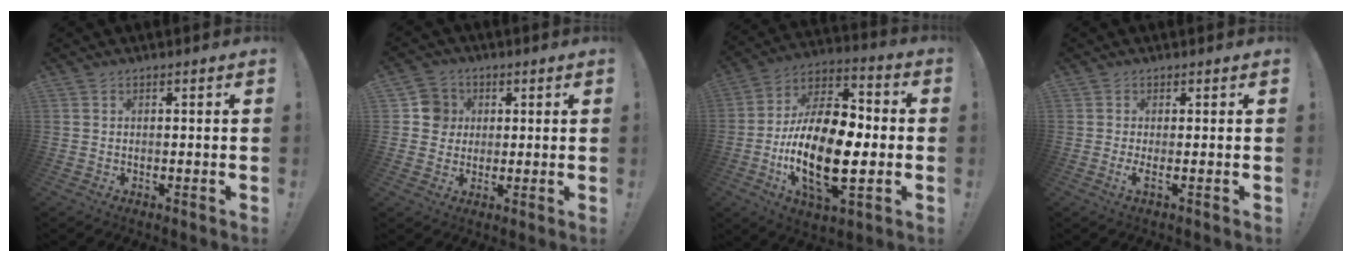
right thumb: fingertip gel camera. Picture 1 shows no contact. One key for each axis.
{"total": 7.4, "fx": 1.4, "fy": 7.1, "fz": 1.5, "tx": -0.014, "ty": -0.003, "tz": 0.029}
{"total": 23.4, "fx": -5.2, "fy": 11.6, "fz": 19.7, "tx": -0.388, "ty": 0.024, "tz": -0.086}
{"total": 2.2, "fx": 0.0, "fy": -0.4, "fz": 2.2, "tx": -0.035, "ty": -0.017, "tz": 0.000}